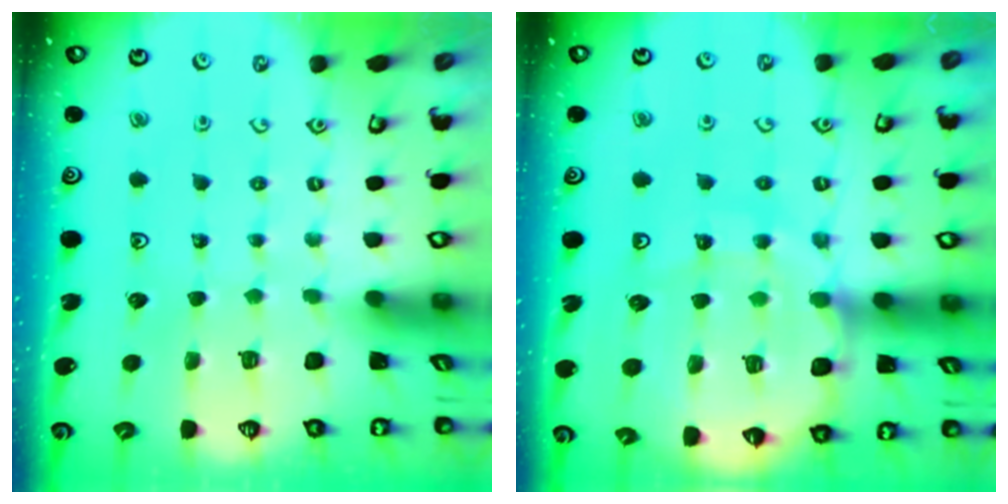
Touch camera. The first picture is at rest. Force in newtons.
{"total": 14.9, "press": 14.8, "slide": 1.8}